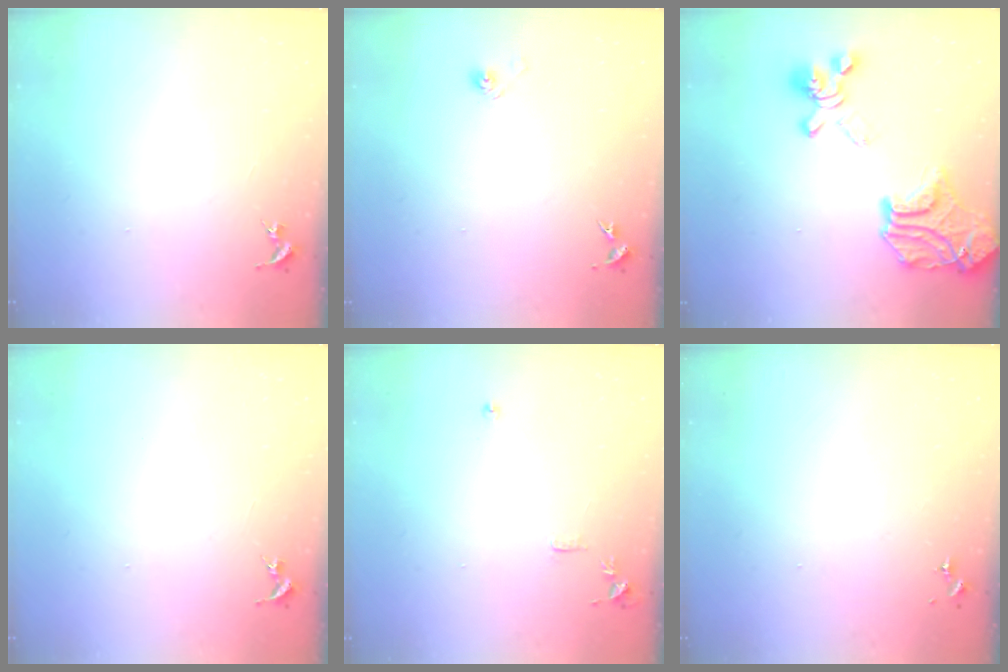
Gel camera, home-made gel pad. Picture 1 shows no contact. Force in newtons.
{"total": 2.9, "press": 2.5, "slide": 1.5}
{"total": 25.0, "press": 24.9, "slide": 2.6}
{"total": 0.0}
{"total": 7.8, "press": 7.8, "slide": 0.8}
{"total": 0.0}